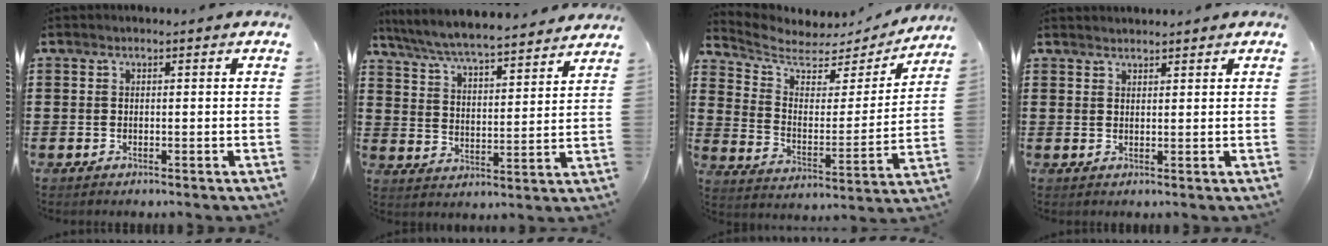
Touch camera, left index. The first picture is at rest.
{"total": 6.1, "force": [5.9, -0.1, 1.6], "torque": [-0.057, -0.040, 0.100]}
{"total": 5.4, "force": [4.7, 2.2, 1.5], "torque": [-0.060, -0.036, 0.076]}
{"total": 1.4, "force": [1.4, 0.1, 0.0], "torque": [-0.003, 0.001, 0.028]}